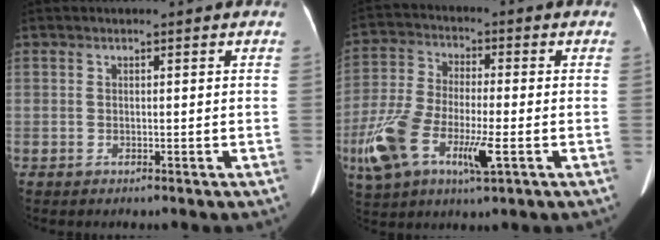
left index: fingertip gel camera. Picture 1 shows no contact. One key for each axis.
{"total": 13.2, "fx": -4.6, "fy": 4.7, "fz": 11.5, "tx": -0.253, "ty": -0.006, "tz": -0.083}